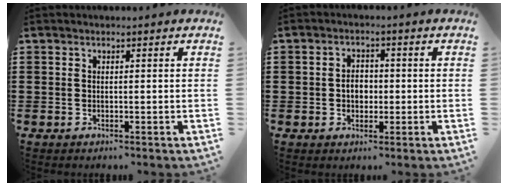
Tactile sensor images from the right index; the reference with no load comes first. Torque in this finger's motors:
{"motor_torque": [1.18, 0.96, 0.09, 0.01]}